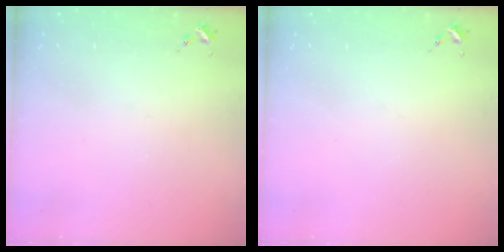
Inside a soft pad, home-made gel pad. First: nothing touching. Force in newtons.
{"total": 0.0}